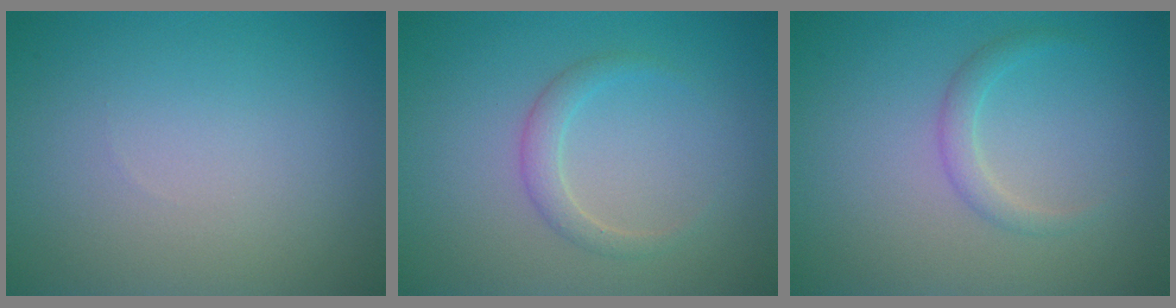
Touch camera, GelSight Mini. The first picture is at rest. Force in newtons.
{"total": 1.6, "press": 1.6, "slide": 0.1}
{"total": 1.5, "press": 1.5, "slide": 0.0}